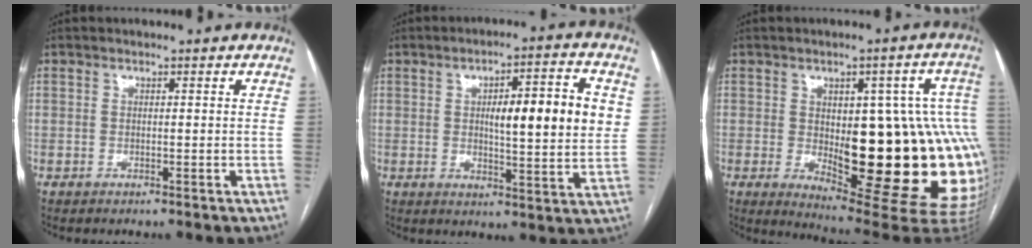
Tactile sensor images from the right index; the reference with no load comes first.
{"total": 12.5, "force": [2.5, 2.2, 12.0], "torque": [-0.170, 0.013, 0.035]}
{"total": 24.4, "force": [-2.6, 7.2, 23.2], "torque": [-0.216, 0.015, -0.009]}